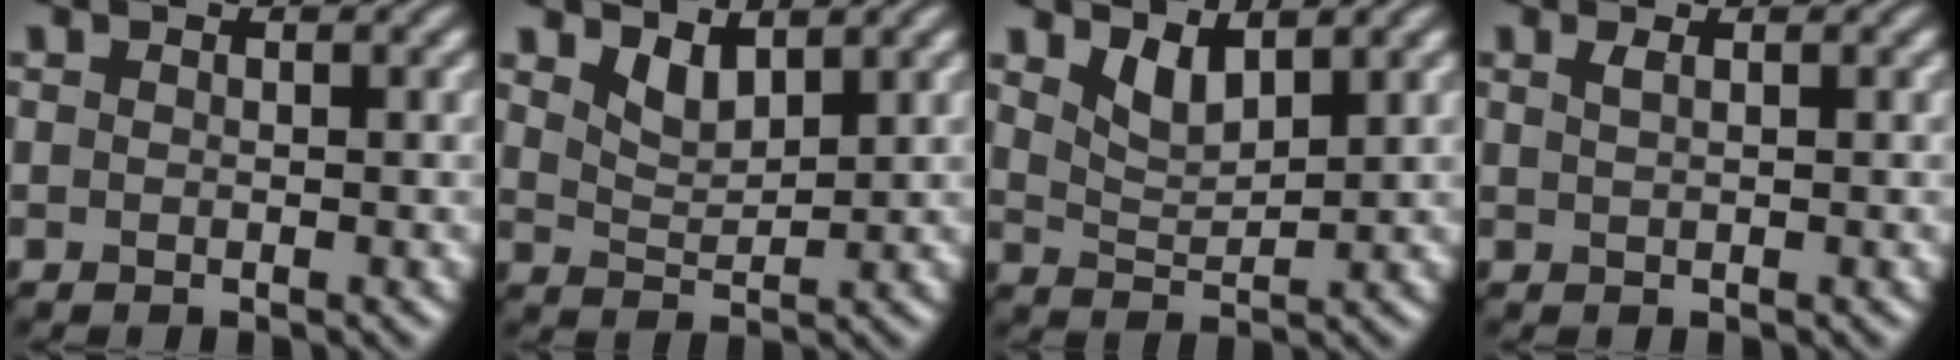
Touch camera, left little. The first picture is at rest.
{"total": 2.3, "force": [1.8, 0.8, 1.2], "torque": [-0.027, -0.010, 0.037]}
{"total": 2.7, "force": [2.0, 0.9, 1.6], "torque": [-0.036, -0.011, 0.042]}
{"total": 1.0, "force": [0.5, 0.4, 0.8], "torque": [-0.011, 0.003, 0.007]}